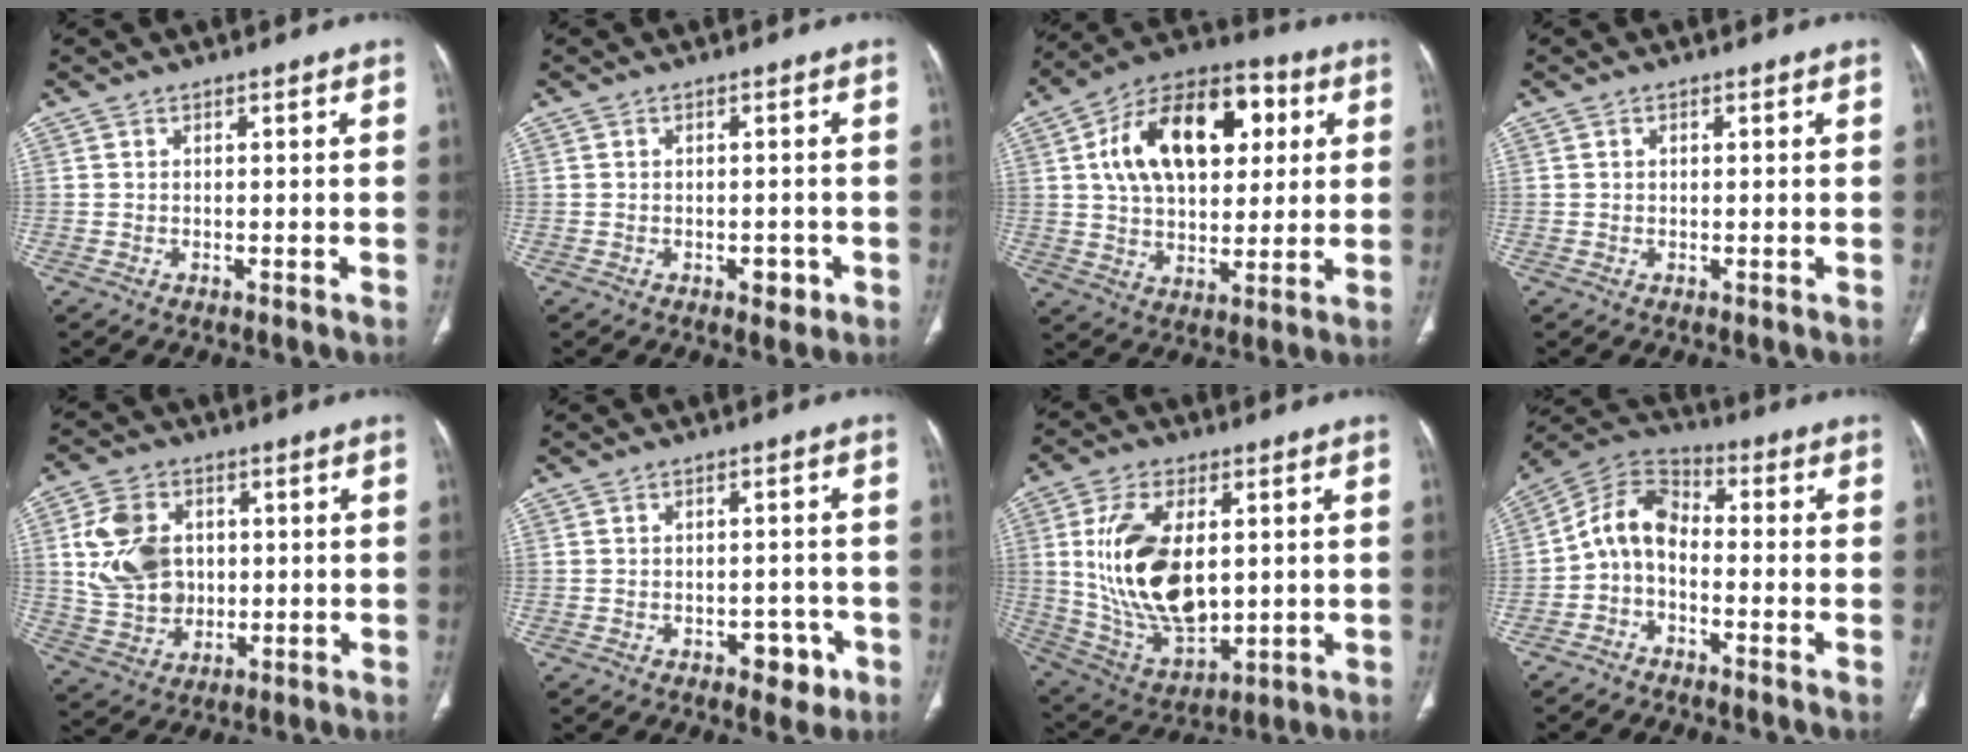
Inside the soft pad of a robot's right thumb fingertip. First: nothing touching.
{"total": 2.5, "force": [-1.0, 1.6, 1.6], "torque": [-0.012, 0.003, -0.009]}
{"total": 22.2, "force": [5.9, 13.4, 16.7], "torque": [-0.241, 0.011, 0.091]}
{"total": 0.7, "force": [0.2, 0.4, 0.5], "torque": [-0.009, 0.003, 0.004]}
{"total": 12.6, "force": [1.9, 9.9, 7.5], "torque": [-0.119, -0.001, 0.044]}
{"total": 4.5, "force": [-2.3, 2.8, 2.7], "torque": [-0.013, 0.016, -0.026]}
{"total": 19.5, "force": [2.3, 10.9, 16.0], "torque": [-0.291, -0.015, 0.061]}
{"total": 8.5, "force": [-2.1, 5.5, 6.1], "torque": [-0.103, 0.046, -0.057]}